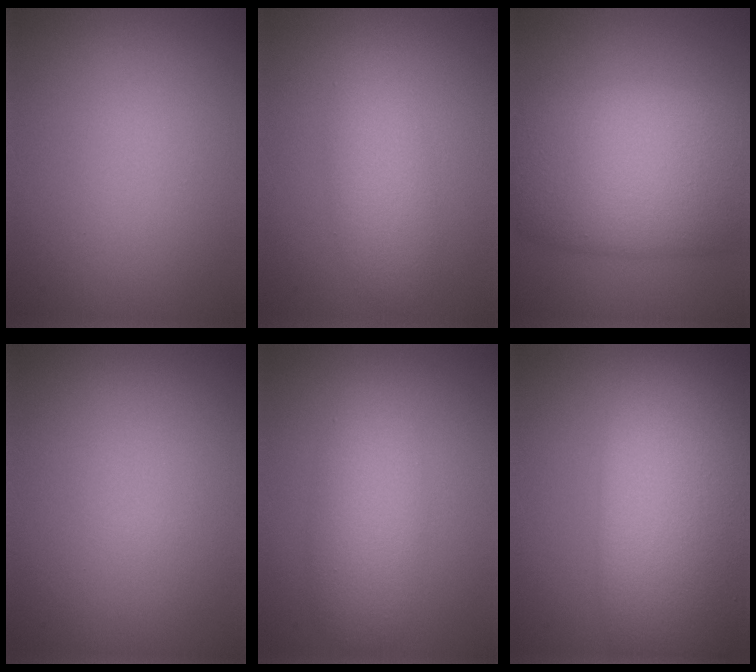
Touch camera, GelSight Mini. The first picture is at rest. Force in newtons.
{"total": 2.8, "press": 2.8, "slide": 0.1}
{"total": 11.2, "press": 11.2, "slide": 0.4}
{"total": 0.0}
{"total": 4.0, "press": 4.0, "slide": 0.0}
{"total": 12.3, "press": 12.2, "slide": 0.8}